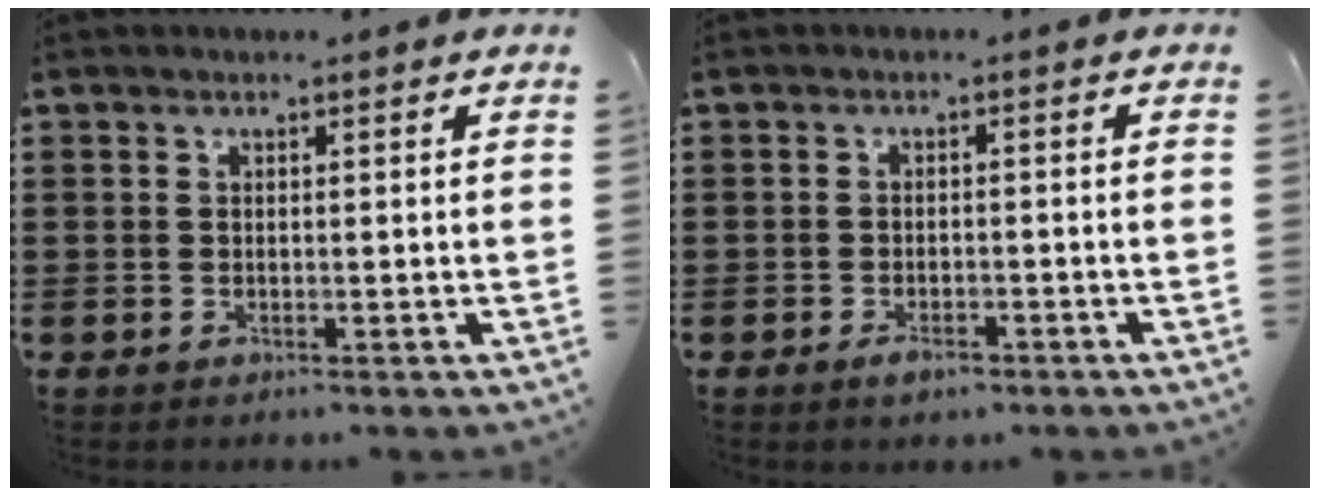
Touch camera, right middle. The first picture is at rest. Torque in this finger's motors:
{"motor_torque": [2.14, 0.00, 0.13, 0.05]}